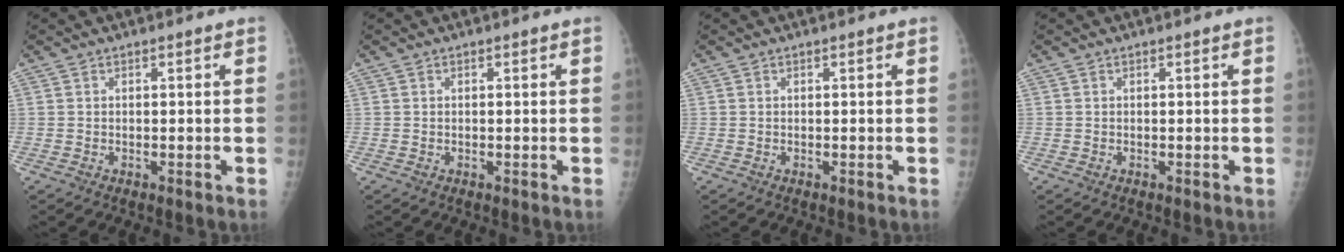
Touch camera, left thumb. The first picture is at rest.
{"total": 0.0}
{"total": 0.0}
{"total": 0.0}